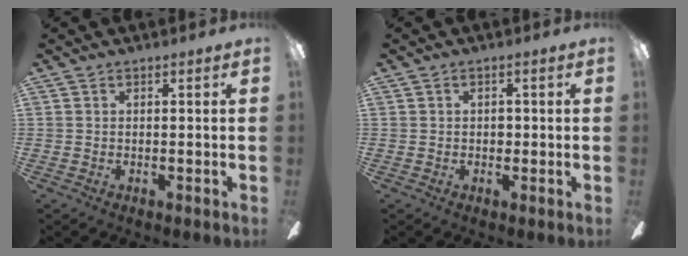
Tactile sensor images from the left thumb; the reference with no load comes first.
{"total": 1.7, "force": [0.0, 1.2, 1.2], "torque": [-0.023, 0.006, -0.001]}